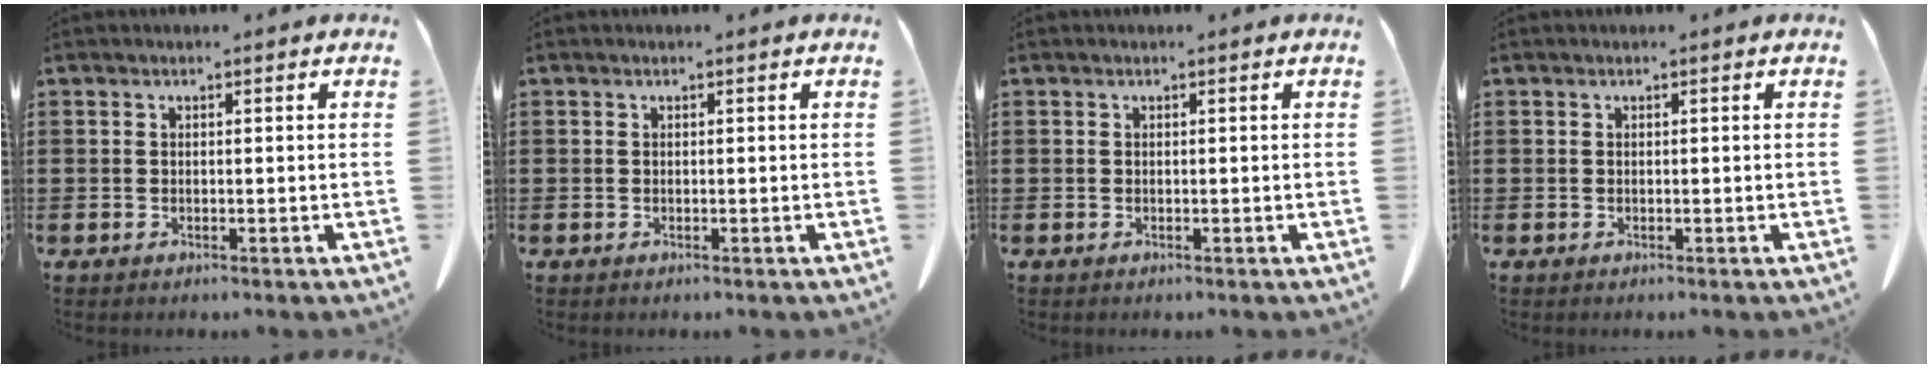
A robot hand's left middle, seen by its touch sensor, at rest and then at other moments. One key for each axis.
{"total": 0.0}
{"total": 0.0}
{"total": 0.0}